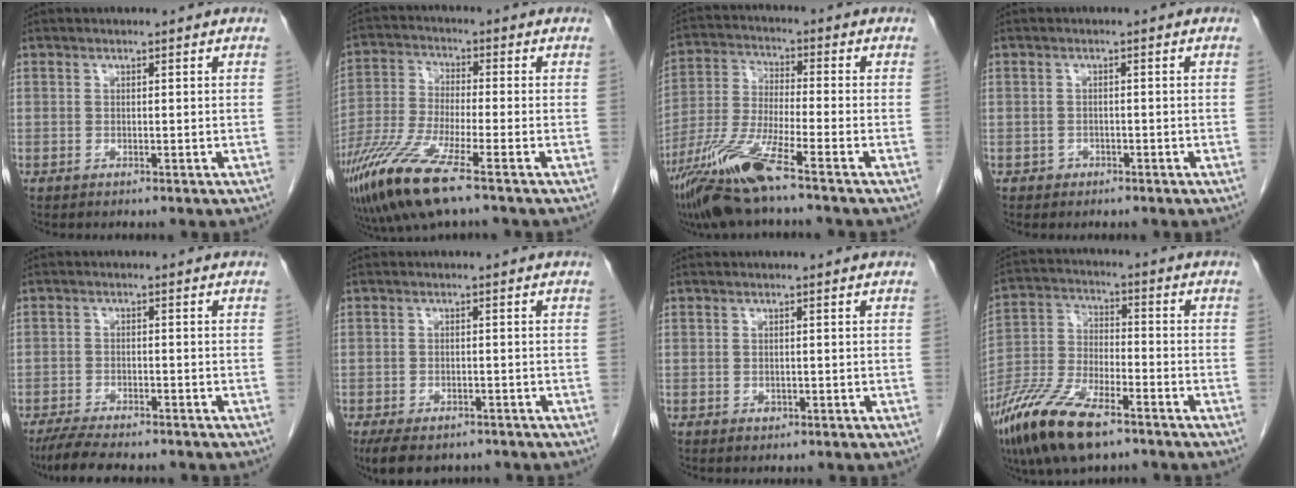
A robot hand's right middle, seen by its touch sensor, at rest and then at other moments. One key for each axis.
{"total": 12.1, "fx": -7.4, "fy": 0.9, "fz": 9.6, "tx": -0.213, "ty": -0.034, "tz": -0.143}
{"total": 11.8, "fx": -7.8, "fy": 0.1, "fz": 8.9, "tx": -0.190, "ty": -0.032, "tz": -0.152}
{"total": 1.1, "fx": -0.7, "fy": 0.9, "fz": 0.1, "tx": -0.006, "ty": 0.002, "tz": -0.011}
{"total": 8.4, "fx": -7.2, "fy": 1.5, "fz": 4.1, "tx": -0.070, "ty": -0.018, "tz": -0.114}
{"total": 8.3, "fx": -6.4, "fy": 3.8, "fz": 3.7, "tx": -0.061, "ty": -0.007, "tz": -0.092}
{"total": 0.8, "fx": -0.3, "fy": 0.6, "fz": 0.4, "tx": -0.006, "ty": 0.001, "tz": -0.002}
{"total": 14.4, "fx": -9.6, "fy": 4.4, "fz": 9.8, "tx": -0.209, "ty": -0.022, "tz": -0.181}